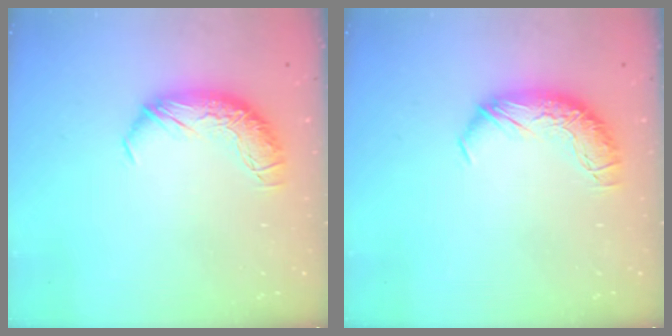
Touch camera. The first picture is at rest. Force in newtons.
{"total": 0.0}